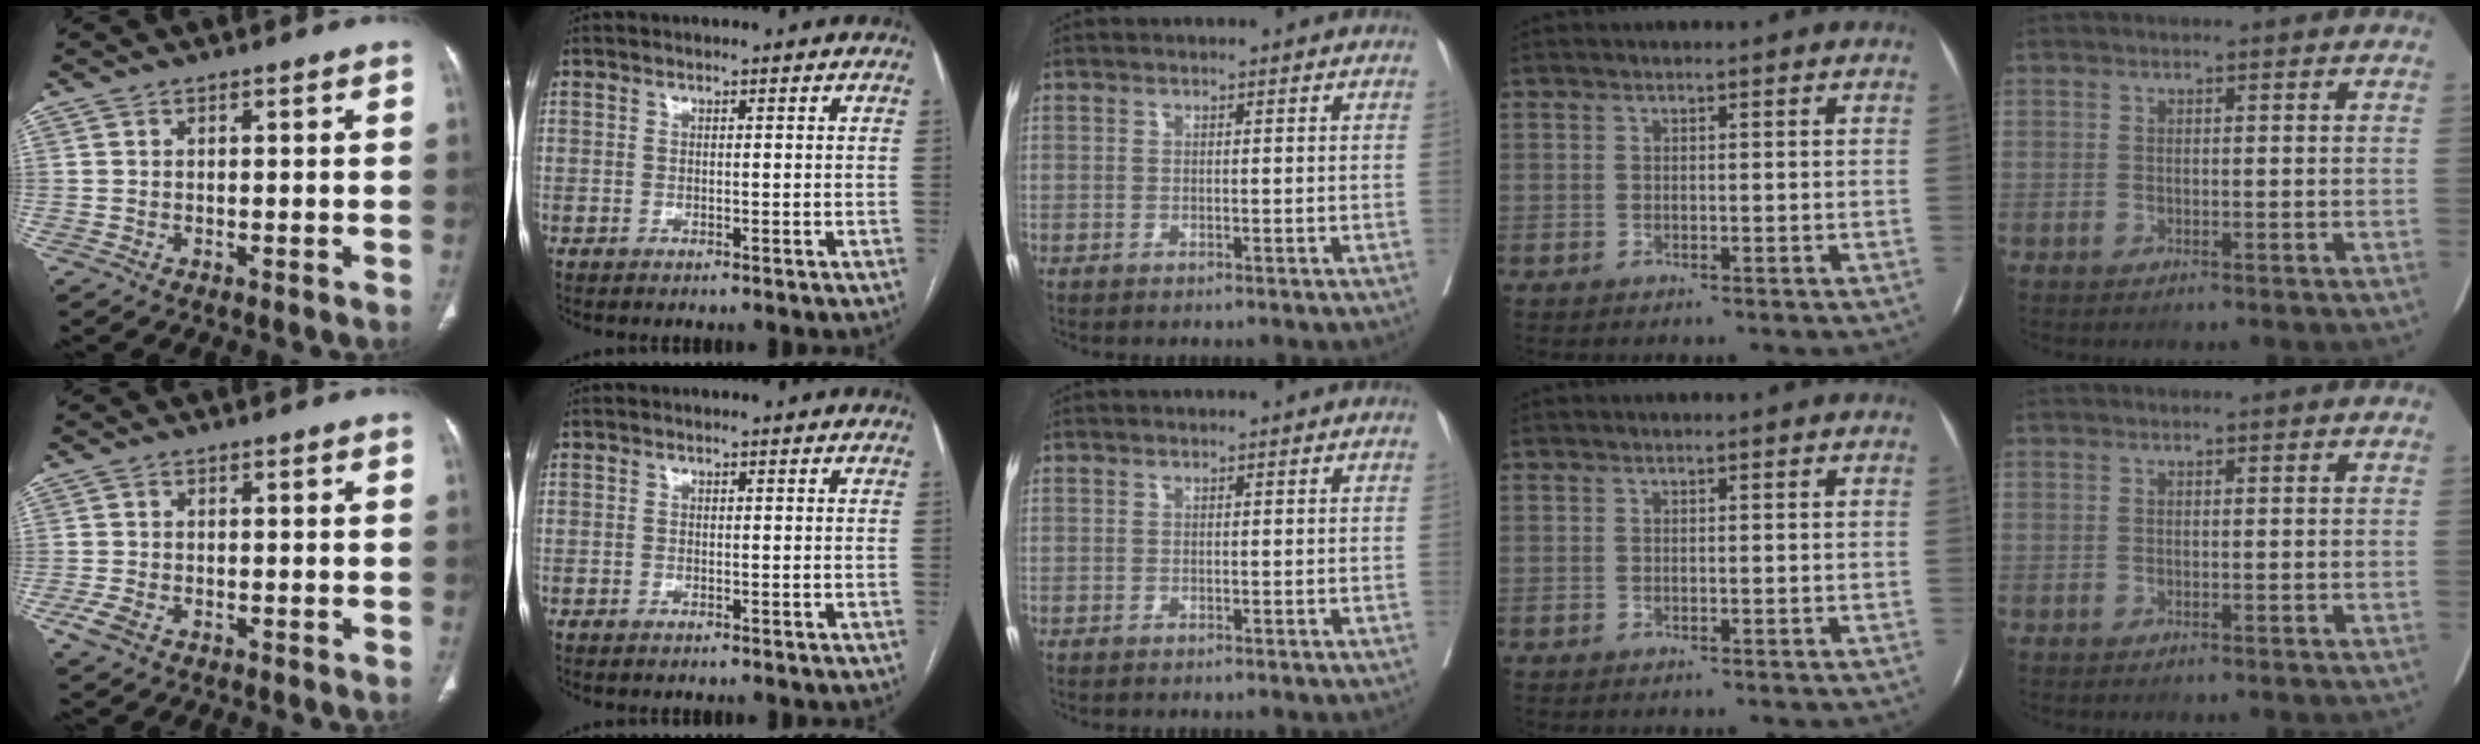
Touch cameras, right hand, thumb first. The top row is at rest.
{"thumb": {"total": 3.3, "force": [-1.5, 1.9, 2.2], "torque": [-0.058, -0.002, -0.028]}}